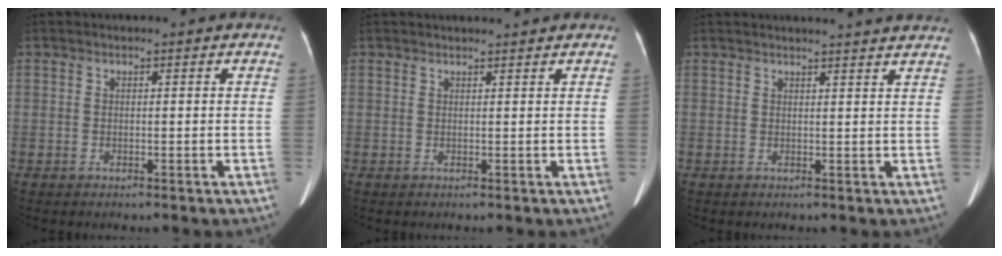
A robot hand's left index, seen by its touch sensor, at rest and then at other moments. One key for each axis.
{"total": 2.9, "fx": 2.8, "fy": 0.0, "fz": 0.7, "tx": -0.013, "ty": 0.015, "tz": 0.034}
{"total": 9.5, "fx": 9.1, "fy": -0.3, "fz": 2.9, "tx": -0.038, "ty": -0.002, "tz": 0.086}